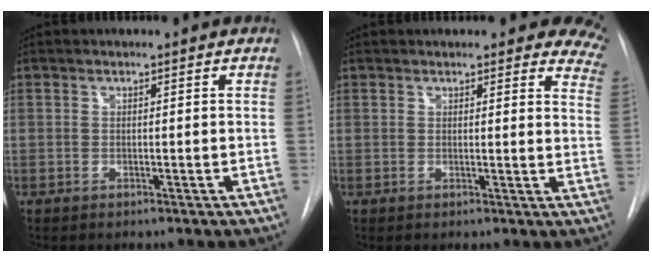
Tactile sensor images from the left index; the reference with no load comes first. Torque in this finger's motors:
{"motor_torque": [0.76, -1.37, -0.14, 0.02]}